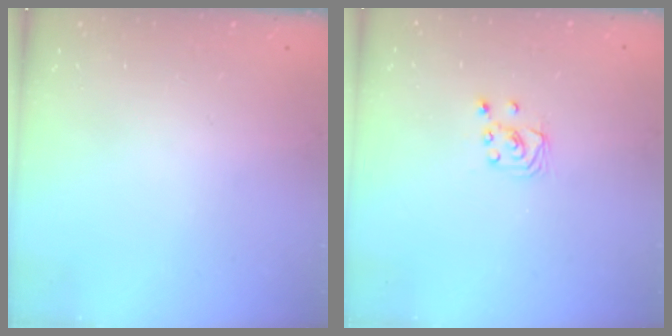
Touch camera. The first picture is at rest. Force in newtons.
{"total": 2.7, "press": 2.7, "slide": 0.2}